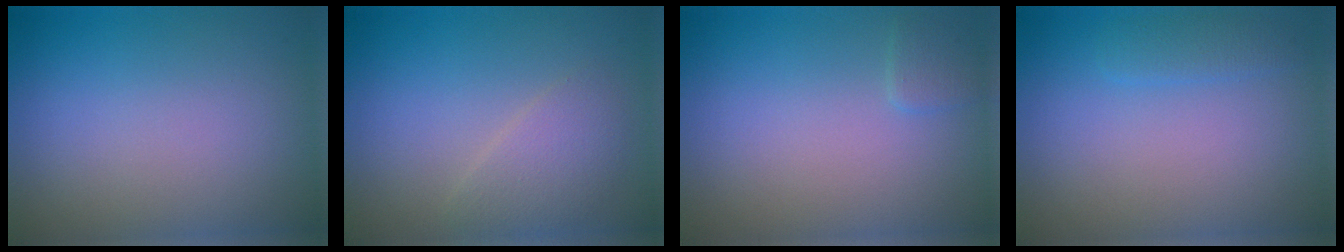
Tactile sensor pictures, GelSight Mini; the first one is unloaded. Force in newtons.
{"total": 2.2, "press": 2.2, "slide": 0.1}
{"total": 0.9, "press": 0.9, "slide": 0.1}
{"total": 1.4, "press": 1.4, "slide": 0.1}